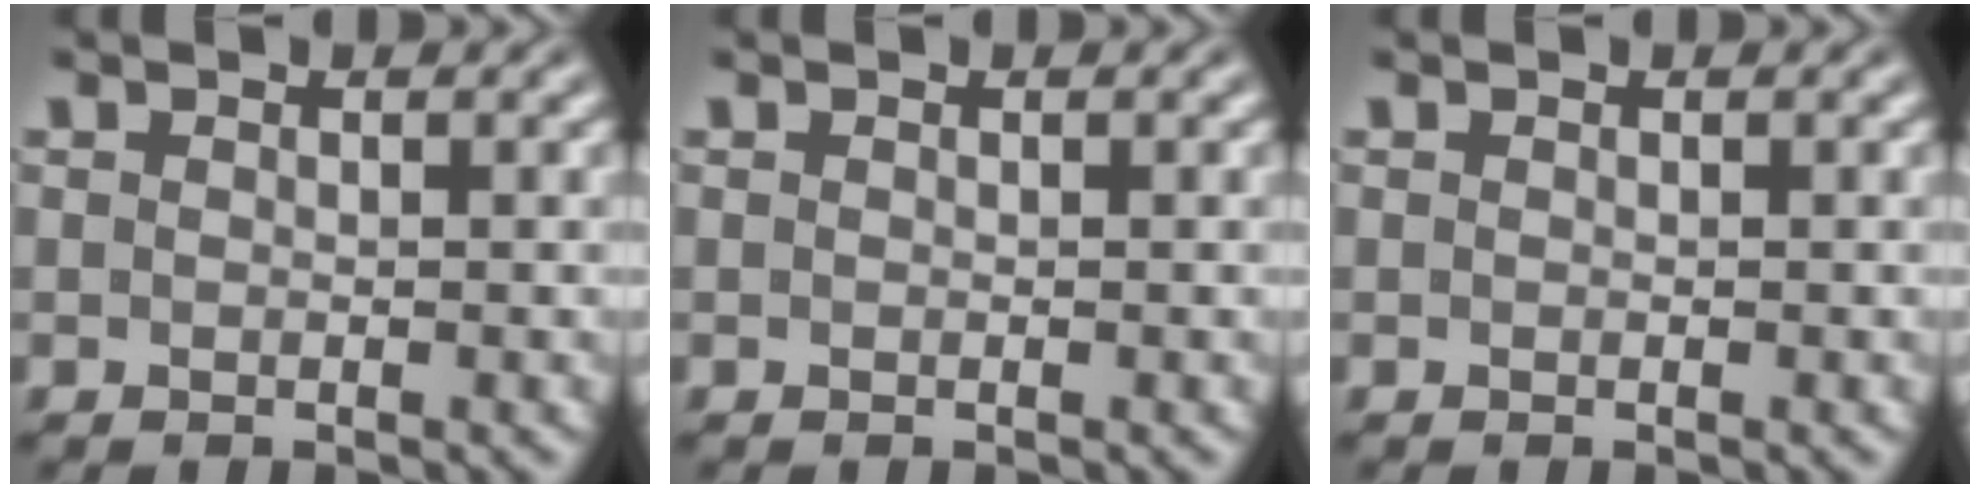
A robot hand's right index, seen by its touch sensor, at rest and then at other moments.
{"total": 0.0}
{"total": 0.0}